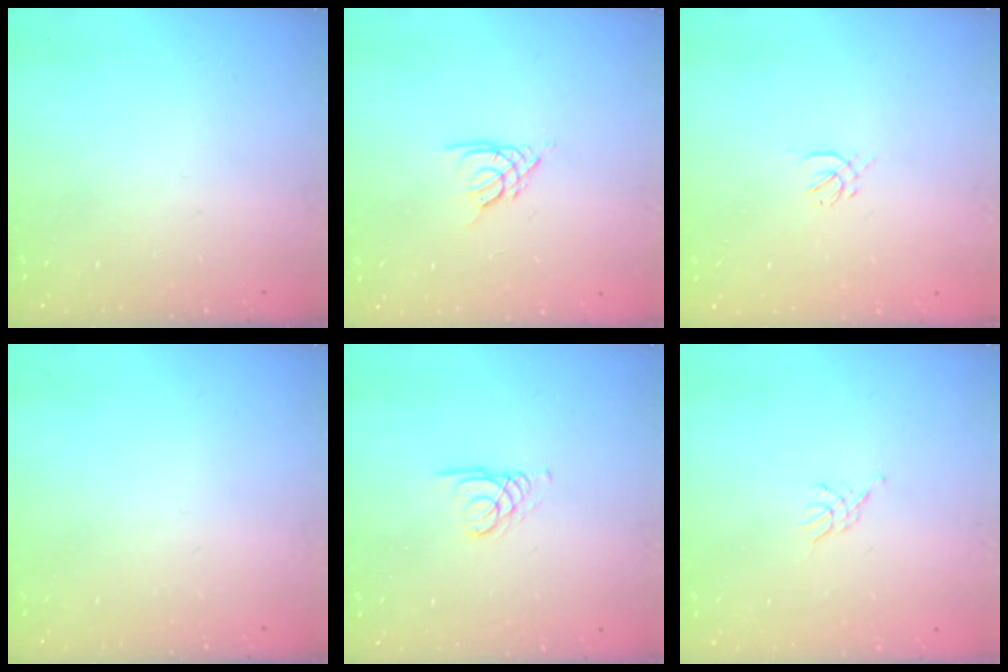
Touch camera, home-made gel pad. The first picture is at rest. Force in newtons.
{"total": 2.7, "press": 2.7, "slide": 0.4}
{"total": 0.7, "press": 0.5, "slide": 0.5}
{"total": 0.0}
{"total": 1.7, "press": 1.7, "slide": 0.2}
{"total": 2.3, "press": 2.2, "slide": 0.5}